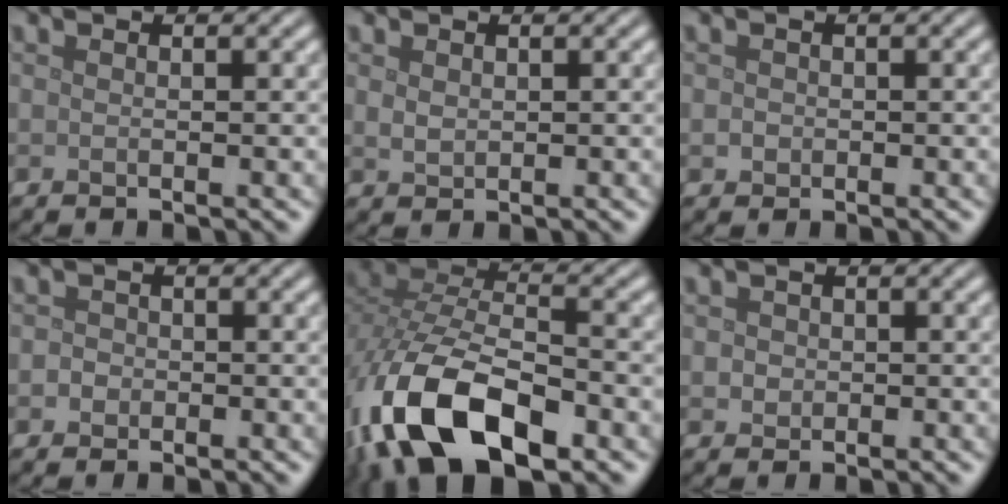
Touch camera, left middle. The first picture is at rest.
{"total": 1.1, "force": [0.4, 0.7, 0.6], "torque": [-0.015, -0.002, 0.012]}
{"total": 0.7, "force": [-0.1, 0.7, 0.2], "torque": [0.001, -0.004, -0.003]}
{"total": 1.0, "force": [-0.3, 0.9, 0.3], "torque": [0.000, -0.001, -0.010]}
{"total": 13.7, "force": [-6.7, 6.9, 9.7], "torque": [-0.218, -0.024, -0.125]}
{"total": 0.9, "force": [0.1, 0.9, 0.2], "torque": [0.002, -0.003, 0.001]}